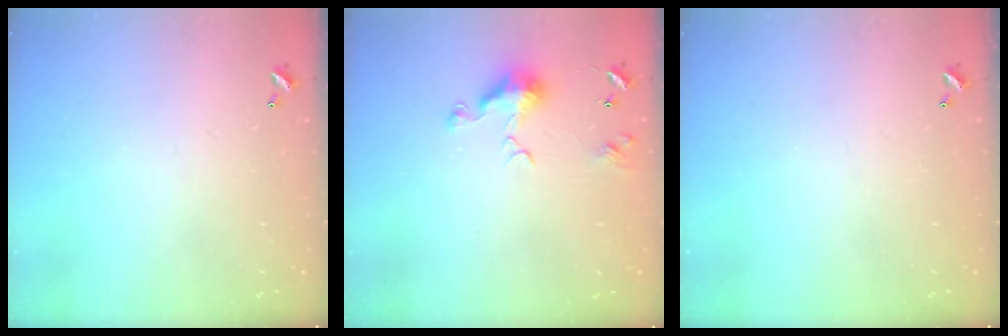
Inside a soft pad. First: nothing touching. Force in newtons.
{"total": 6.6, "press": 6.5, "slide": 1.0}
{"total": 0.0}